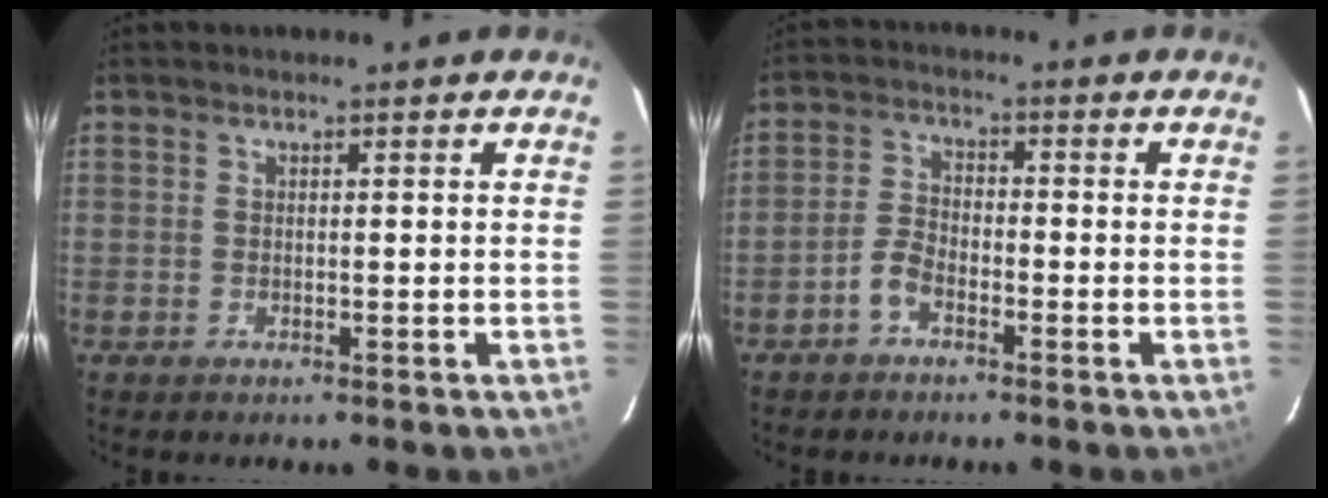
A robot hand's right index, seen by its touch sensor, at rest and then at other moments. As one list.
[{"total": 3.6, "force": [-2.4, 1.7, 2.0], "torque": [-0.052, 0.012, -0.051]}]